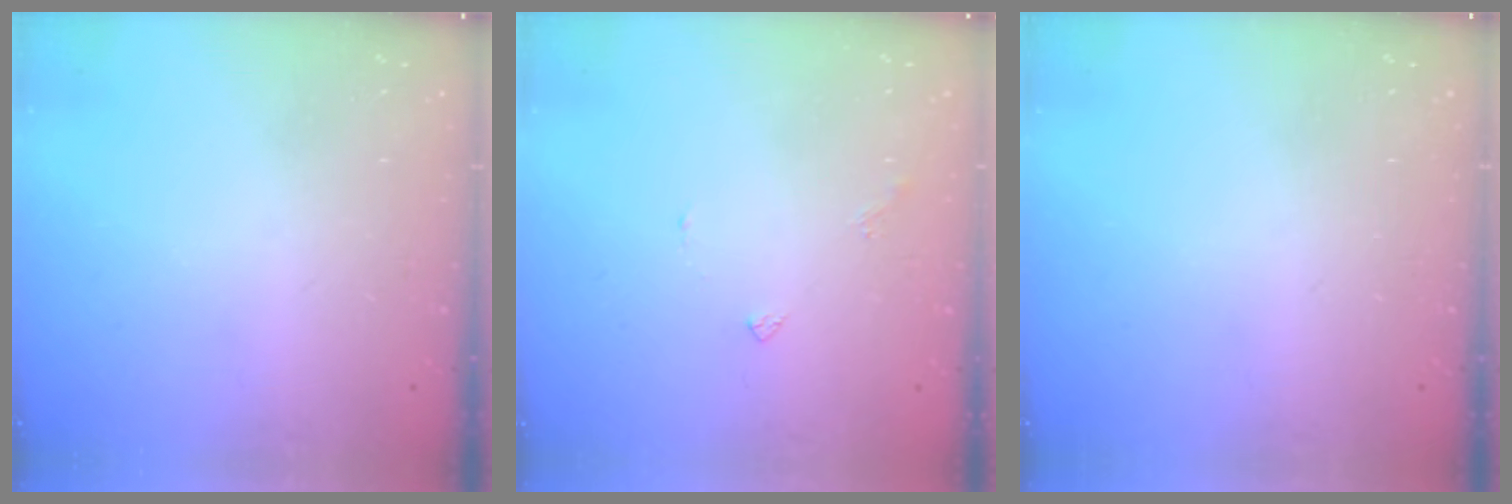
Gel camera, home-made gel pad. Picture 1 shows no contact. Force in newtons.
{"total": 3.5, "press": 3.5, "slide": 0.5}
{"total": 0.0}